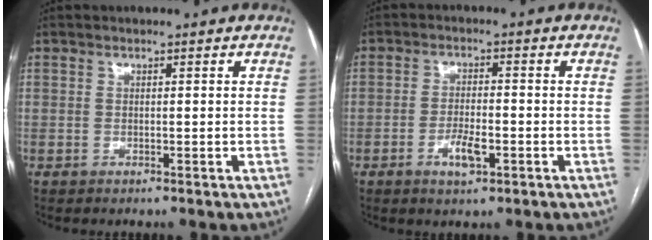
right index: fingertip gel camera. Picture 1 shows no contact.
{"total": 4.5, "force": [-1.9, 1.4, 3.8], "torque": [-0.073, 0.000, -0.029]}